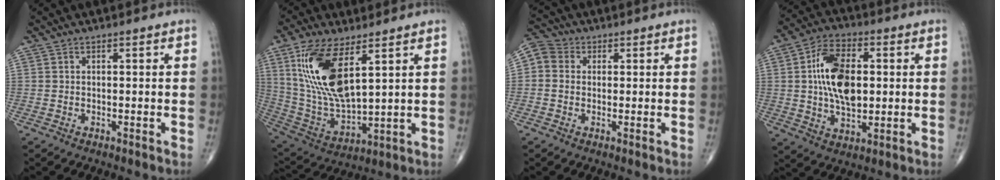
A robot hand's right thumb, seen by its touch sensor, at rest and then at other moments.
{"total": 17.5, "force": [6.9, 7.1, 14.5], "torque": [-0.290, -0.027, 0.145]}
{"total": 5.3, "force": [0.4, 4.8, 2.3], "torque": [-0.036, 0.014, -0.002]}
{"total": 14.3, "force": [1.6, 8.1, 11.6], "torque": [-0.193, 0.005, 0.026]}